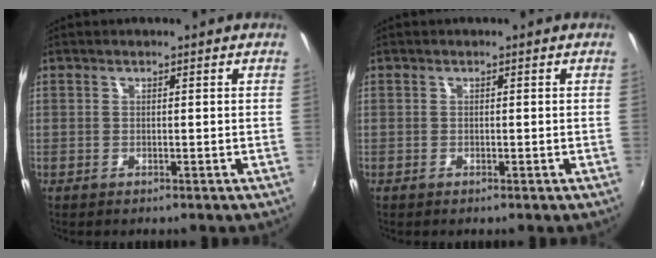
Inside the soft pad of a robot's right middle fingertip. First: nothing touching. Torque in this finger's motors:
{"motor_torque": [0.57, -1.40, -0.23, -0.14]}